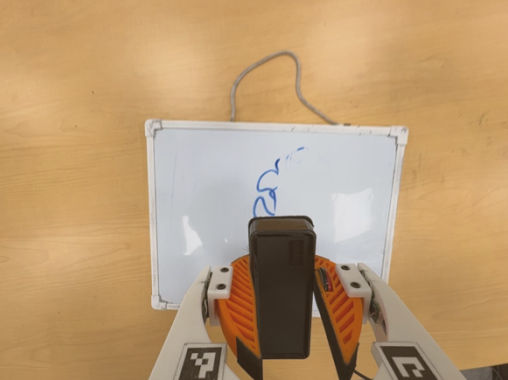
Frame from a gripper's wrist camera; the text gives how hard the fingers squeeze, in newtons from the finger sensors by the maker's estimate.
{"total": 9.6, "left": 9.4, "right": 9.7}